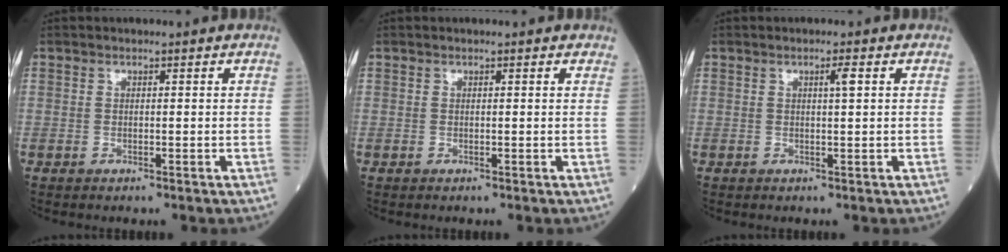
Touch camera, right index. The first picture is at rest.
{"total": 0.8, "force": [0.7, 0.3, 0.3], "torque": [-0.010, 0.005, 0.003]}
{"total": 1.6, "force": [0.6, 0.0, 1.5], "torque": [-0.024, 0.000, 0.008]}